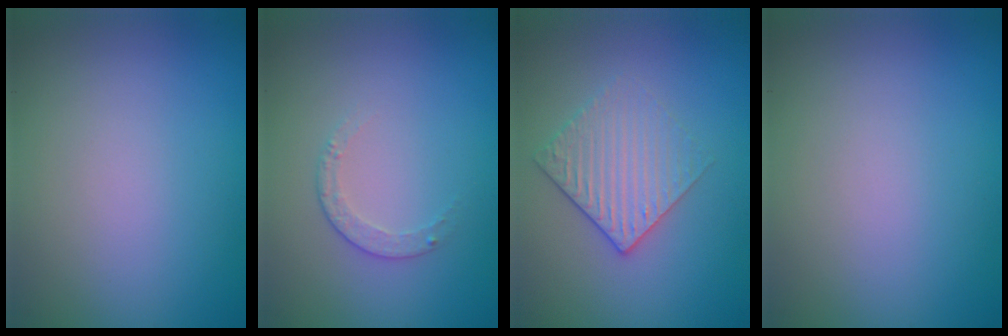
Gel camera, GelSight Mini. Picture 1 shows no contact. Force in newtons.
{"total": 1.2, "press": 0.9, "slide": 0.9}
{"total": 3.0, "press": 2.6, "slide": 1.5}
{"total": 0.0}